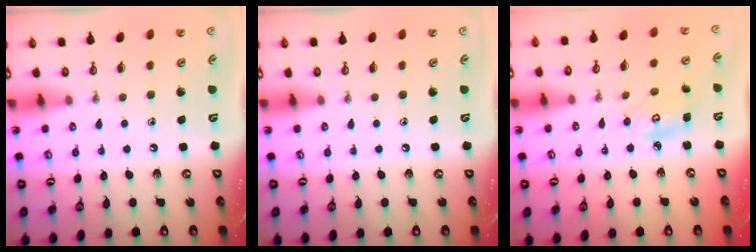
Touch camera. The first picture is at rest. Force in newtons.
{"total": 0.0}
{"total": 4.7, "press": 4.6, "slide": 0.3}